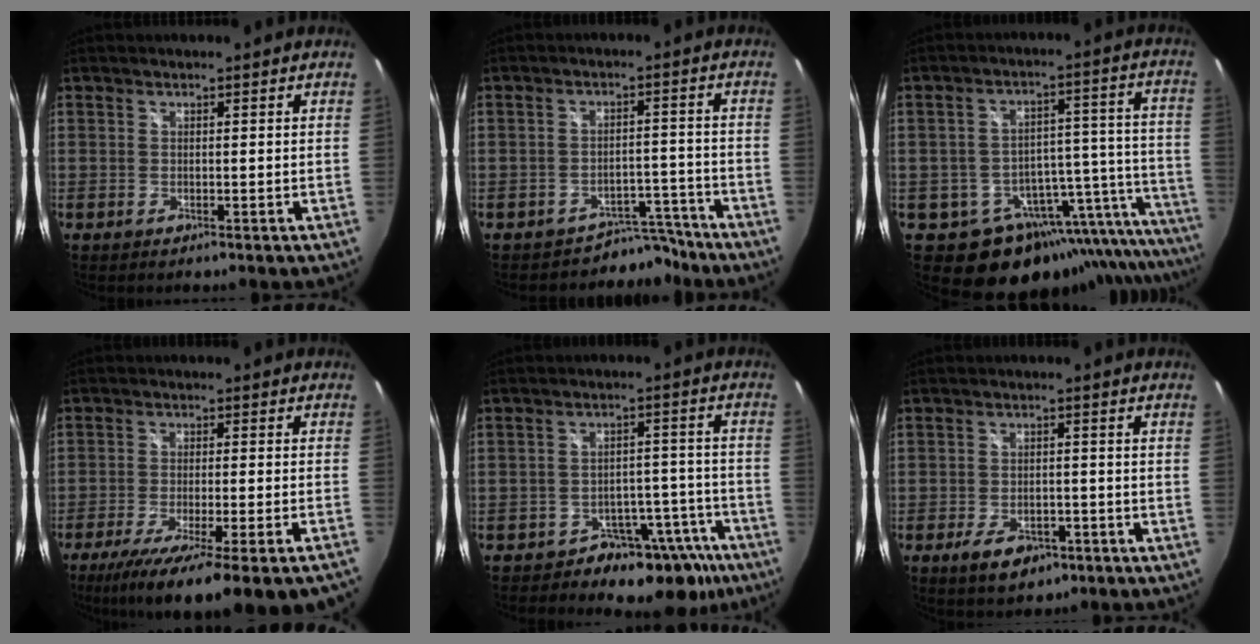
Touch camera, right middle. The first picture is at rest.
{"total": 5.8, "force": [-5.0, 2.8, -0.5], "torque": [0.018, 0.029, -0.071]}
{"total": 20.8, "force": [-14.4, 10.8, 10.5], "torque": [-0.127, 0.017, -0.184]}
{"total": 17.8, "force": [-12.9, 0.8, 12.3], "torque": [-0.209, -0.071, -0.193]}
{"total": 11.9, "force": [-8.6, 7.2, 3.9], "torque": [-0.032, 0.039, -0.097]}
{"total": 6.6, "force": [-3.7, 3.7, 3.9], "torque": [-0.088, -0.006, -0.056]}